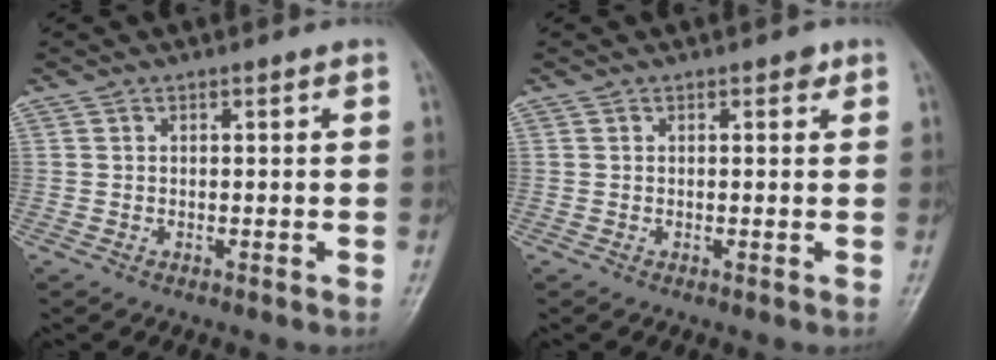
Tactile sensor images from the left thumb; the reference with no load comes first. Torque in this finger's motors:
{"motor_torque": [2.15, 2.10, -0.02, -0.22, 0.04]}